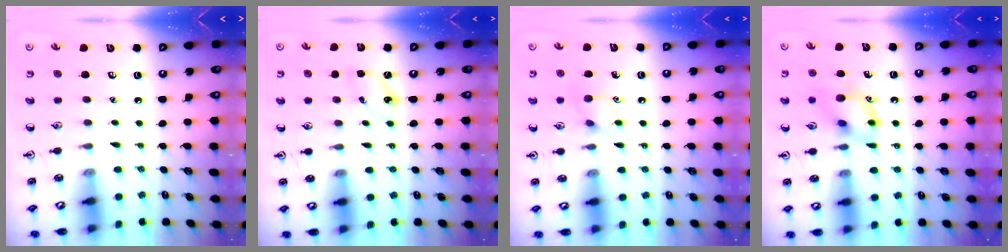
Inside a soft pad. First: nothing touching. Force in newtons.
{"total": 4.6, "press": 4.4, "slide": 1.4}
{"total": 7.8, "press": 7.7, "slide": 1.4}
{"total": 11.8, "press": 11.8, "slide": 1.3}